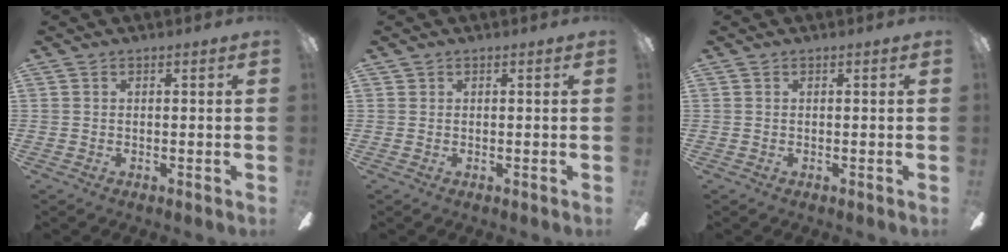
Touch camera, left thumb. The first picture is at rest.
{"total": 0.0}
{"total": 0.0}